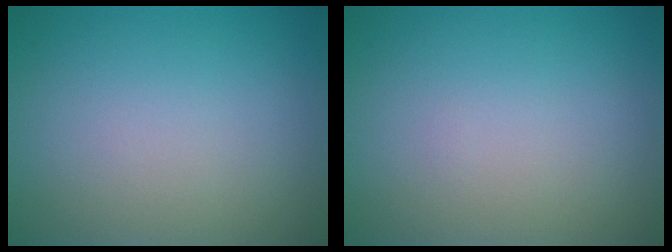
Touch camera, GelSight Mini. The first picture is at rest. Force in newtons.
{"total": 0.0}